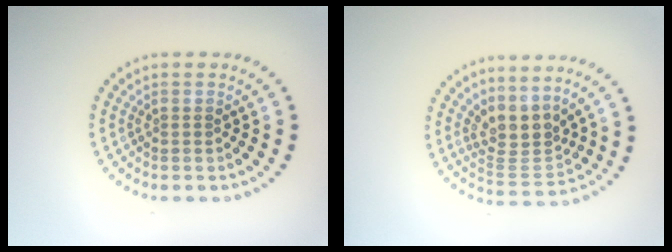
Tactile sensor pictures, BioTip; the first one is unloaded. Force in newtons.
{"total": 3.4, "press": 2.5, "slide": 2.3}